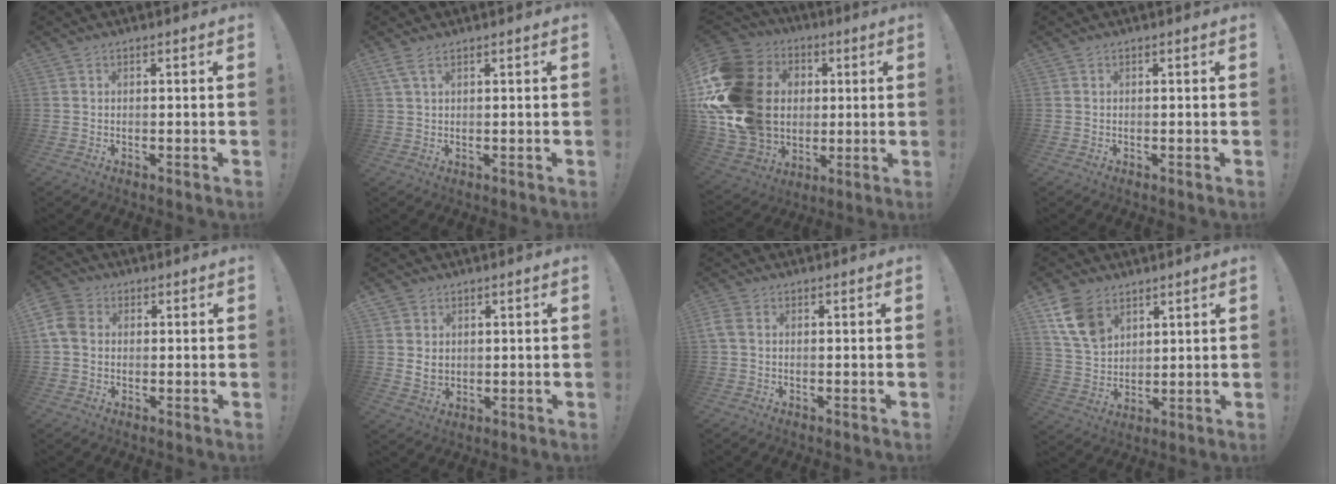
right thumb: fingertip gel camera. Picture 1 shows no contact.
{"total": 2.9, "force": [1.7, 0.8, 2.2], "torque": [-0.050, 0.001, 0.034]}
{"total": 27.4, "force": [2.0, 21.6, 16.8], "torque": [-0.321, -0.010, 0.087]}
{"total": 0.0}
{"total": 7.8, "force": [1.0, 6.4, 4.3], "torque": [-0.096, 0.006, 0.023]}
{"total": 5.1, "force": [1.6, 4.4, 2.0], "torque": [-0.021, -0.006, 0.032]}
{"total": 1.5, "force": [-0.1, 1.0, 1.1], "torque": [-0.018, 0.004, 0.001]}
{"total": 12.6, "force": [7.0, 8.4, 6.2], "torque": [-0.116, -0.028, 0.140]}